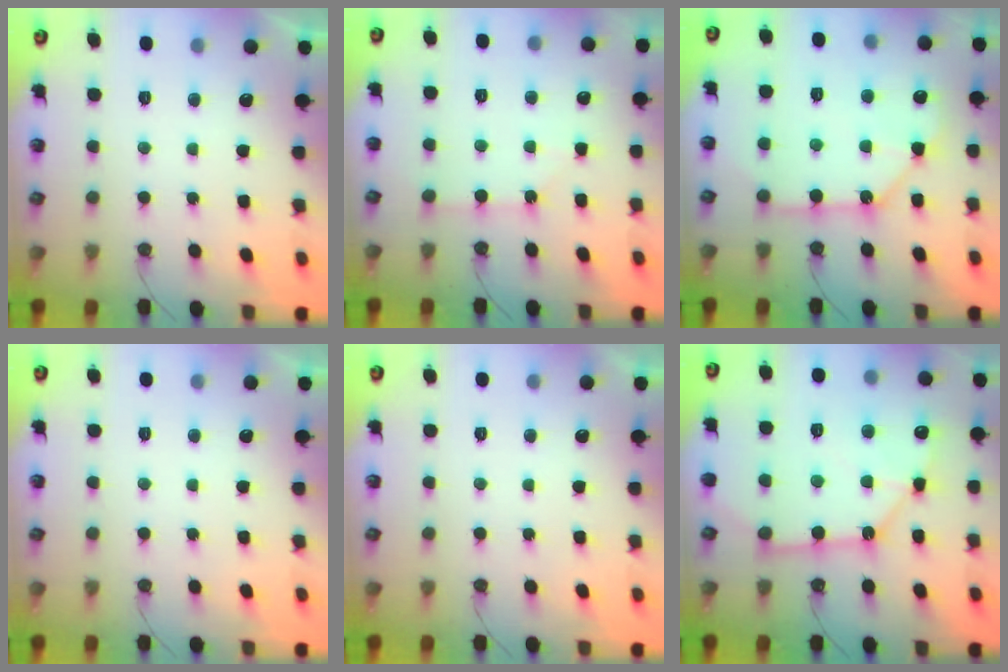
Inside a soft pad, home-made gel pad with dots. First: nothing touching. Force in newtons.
{"total": 1.8, "press": 1.8, "slide": 0.3}
{"total": 11.2, "press": 11.2, "slide": 1.0}
{"total": 0.0}
{"total": 0.0}
{"total": 16.2, "press": 16.1, "slide": 1.8}